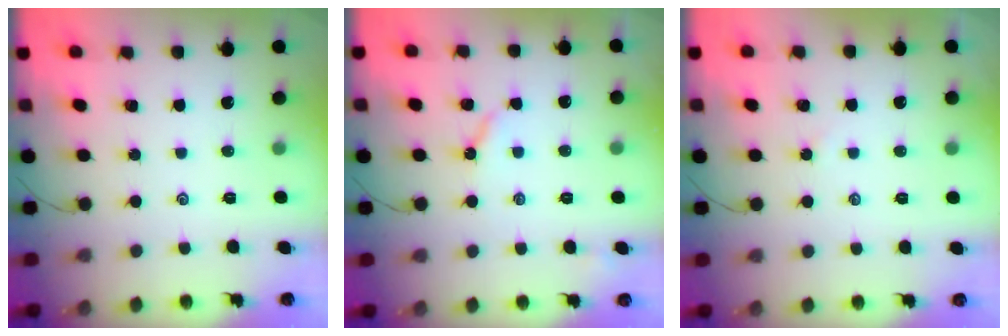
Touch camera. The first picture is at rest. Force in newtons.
{"total": 3.5, "press": 3.5, "slide": 0.3}
{"total": 1.8, "press": 1.7, "slide": 0.3}